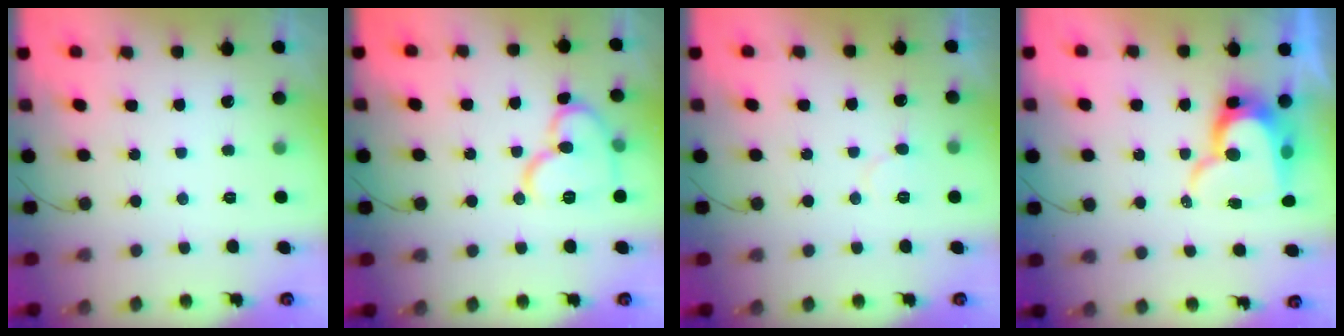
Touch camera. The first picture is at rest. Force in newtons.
{"total": 12.8, "press": 12.8, "slide": 0.6}
{"total": 5.5, "press": 5.5, "slide": 0.4}
{"total": 13.4, "press": 13.3, "slide": 1.1}